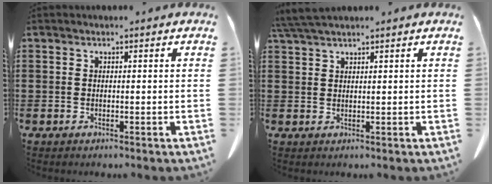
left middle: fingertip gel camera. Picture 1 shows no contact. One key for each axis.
{"total": 3.1, "fx": 2.6, "fy": 0.1, "fz": 1.6, "tx": -0.039, "ty": 0.000, "tz": 0.051}